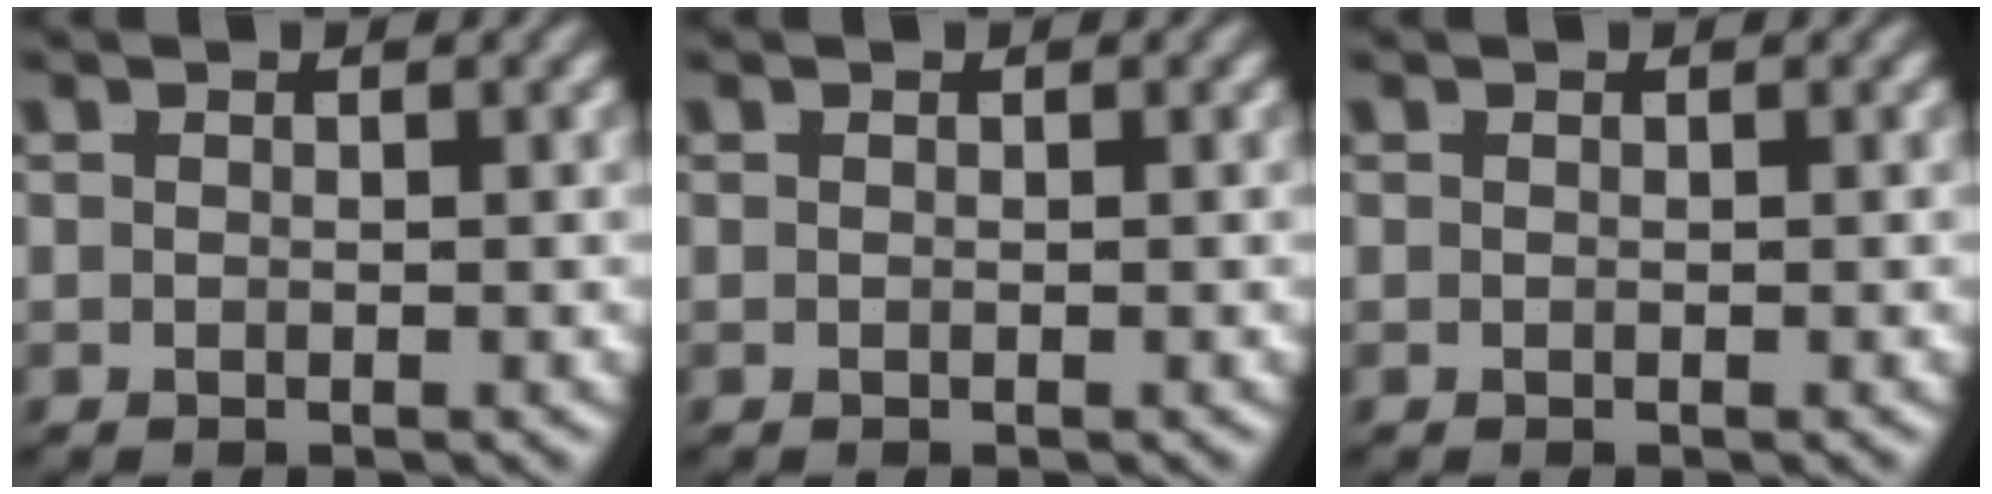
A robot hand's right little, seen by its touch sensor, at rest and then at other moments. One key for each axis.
{"total": 0.0}
{"total": 0.0}